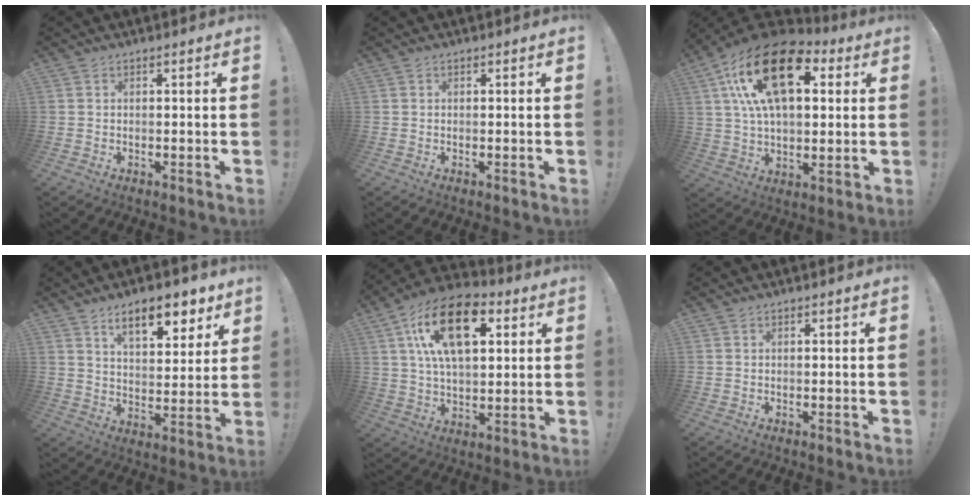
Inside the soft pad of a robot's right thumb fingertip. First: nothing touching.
{"total": 0.0}
{"total": 24.4, "force": [8.2, 12.4, 19.3], "torque": [-0.346, -0.027, 0.138]}
{"total": 12.2, "force": [7.8, 4.9, 8.1], "torque": [-0.117, -0.038, 0.131]}
{"total": 19.8, "force": [7.6, 10.6, 14.9], "torque": [-0.254, -0.016, 0.129]}
{"total": 0.0}